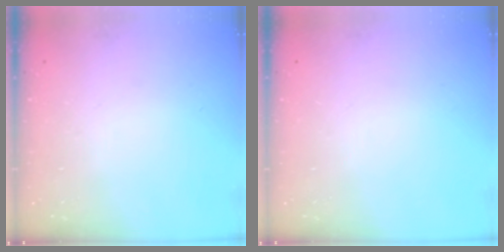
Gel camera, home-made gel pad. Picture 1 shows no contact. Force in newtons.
{"total": 0.0}